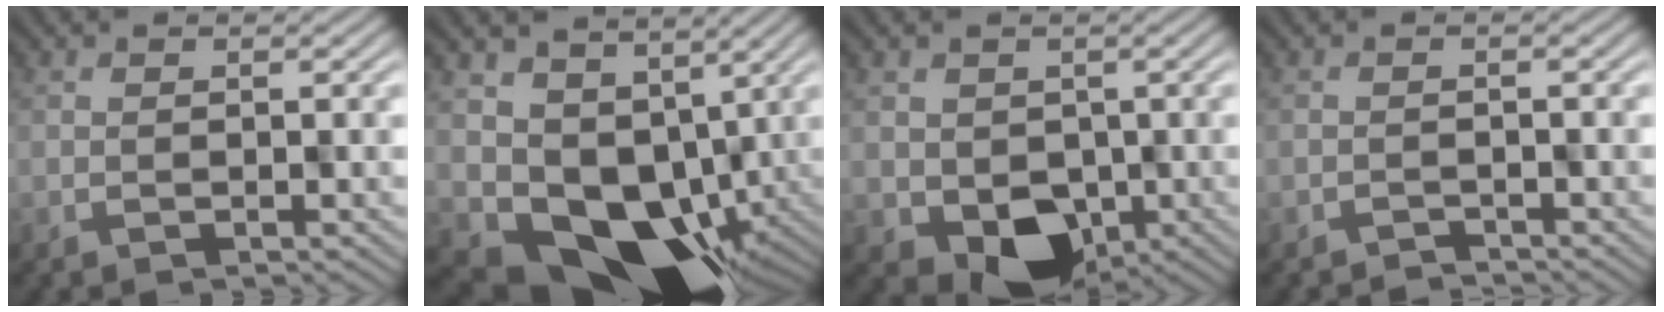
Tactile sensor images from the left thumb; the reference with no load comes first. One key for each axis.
{"total": 11.1, "fx": 0.7, "fy": 8.9, "fz": 6.6, "tx": -0.108, "ty": -0.043, "tz": 0.028}
{"total": 6.7, "fx": -1.7, "fy": 5.5, "fz": 3.5, "tx": -0.065, "ty": -0.034, "tz": -0.008}
{"total": 1.4, "fx": -1.4, "fy": 0.1, "fz": -0.1, "tx": 0.004, "ty": 0.002, "tz": -0.025}